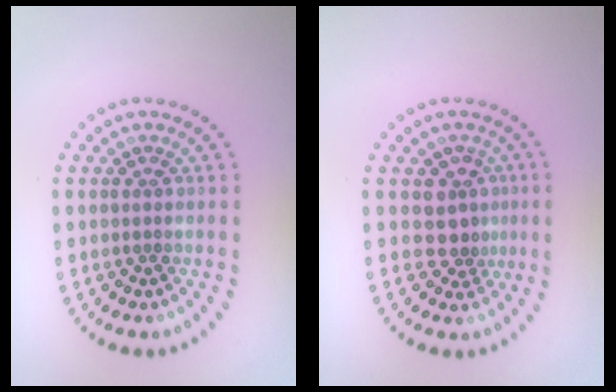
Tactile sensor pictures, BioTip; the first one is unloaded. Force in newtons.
{"total": 2.4, "press": 1.9, "slide": 1.4}